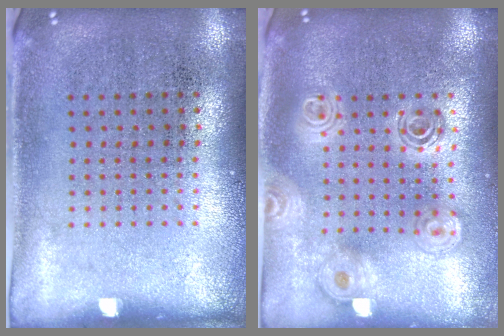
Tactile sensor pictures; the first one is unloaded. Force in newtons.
{"total": 1.9, "press": 1.6, "slide": 1.0}